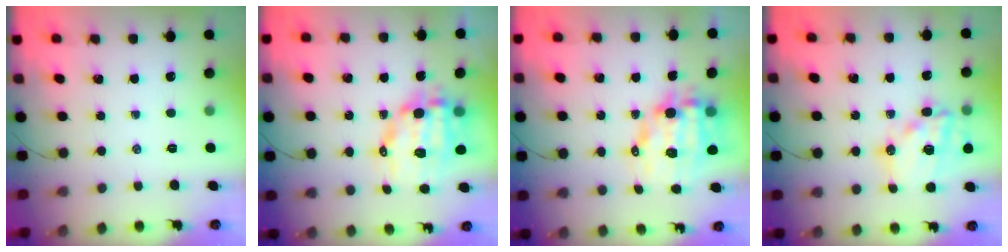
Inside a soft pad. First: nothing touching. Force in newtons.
{"total": 12.2, "press": 11.9, "slide": 2.5}
{"total": 11.5, "press": 11.2, "slide": 2.7}
{"total": 17.0, "press": 16.7, "slide": 3.4}